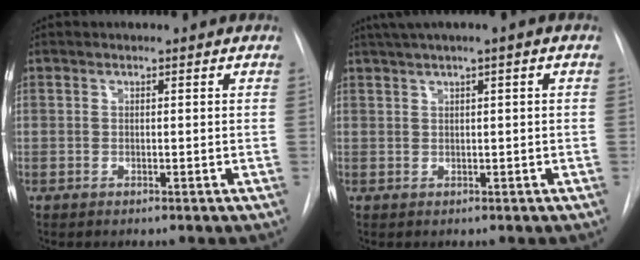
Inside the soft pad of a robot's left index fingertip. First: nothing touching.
{"total": 4.6, "force": [2.5, -0.3, 3.8], "torque": [-0.073, 0.021, 0.046]}